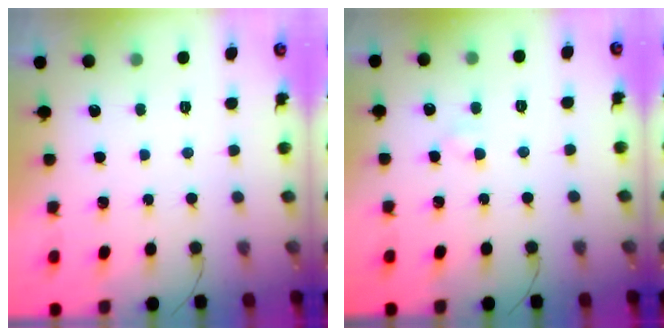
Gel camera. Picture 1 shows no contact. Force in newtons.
{"total": 2.7, "press": 2.6, "slide": 0.9}